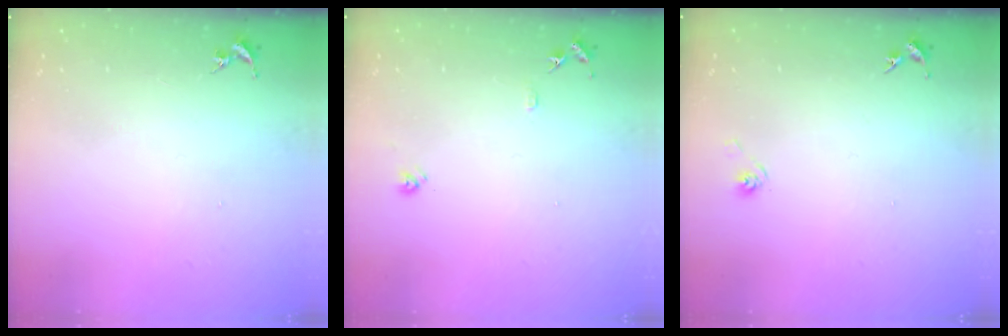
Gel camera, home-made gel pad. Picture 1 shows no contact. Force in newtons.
{"total": 8.3, "press": 8.3, "slide": 0.7}
{"total": 2.9, "press": 2.6, "slide": 1.4}